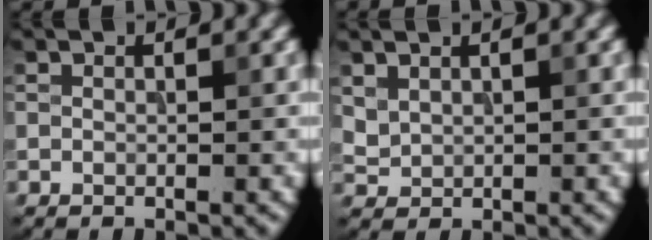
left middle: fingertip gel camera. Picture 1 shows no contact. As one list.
[{"total": 1.0, "force": [0.7, 0.6, 0.4], "torque": [-0.014, 0.000, 0.022]}]